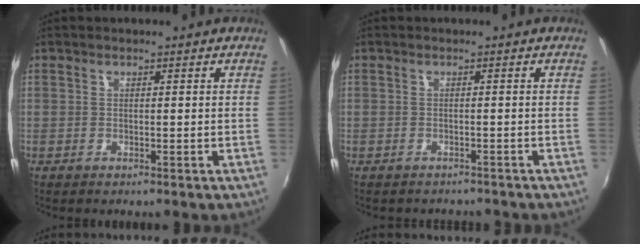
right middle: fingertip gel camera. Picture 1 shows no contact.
{"total": 3.1, "force": [-2.8, 1.2, 0.7], "torque": [-0.018, -0.013, -0.037]}